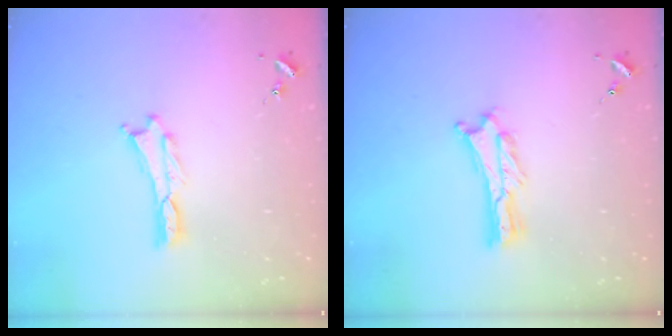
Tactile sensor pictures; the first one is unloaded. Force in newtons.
{"total": 1.3, "press": 1.3, "slide": 0.3}